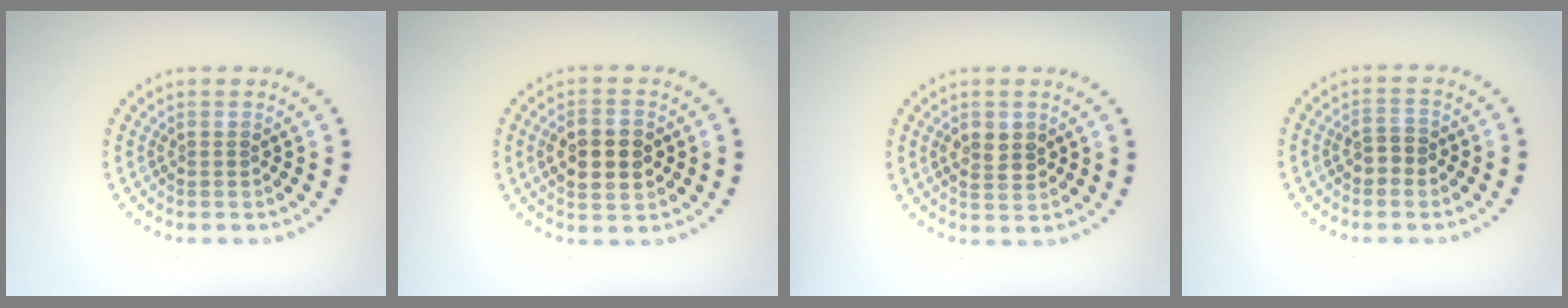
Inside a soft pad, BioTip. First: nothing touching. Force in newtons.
{"total": 4.4, "press": 4.4, "slide": 0.2}
{"total": 2.4, "press": 2.4, "slide": 0.2}
{"total": 2.0, "press": 1.9, "slide": 0.4}